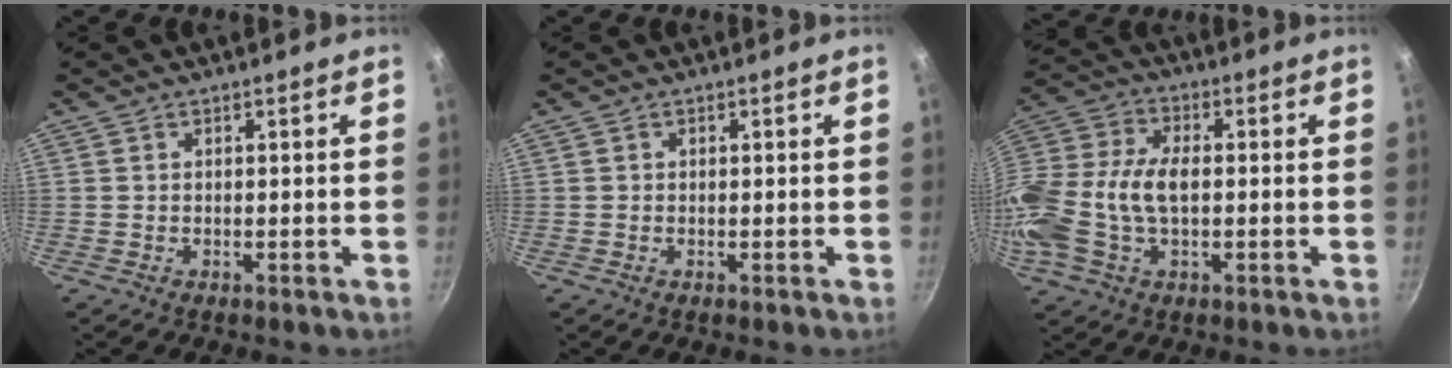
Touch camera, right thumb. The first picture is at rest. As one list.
[{"total": 0.0}, {"total": 17.4, "force": [-1.4, 10.6, 13.7], "torque": [-0.299, 0.023, -0.037]}]